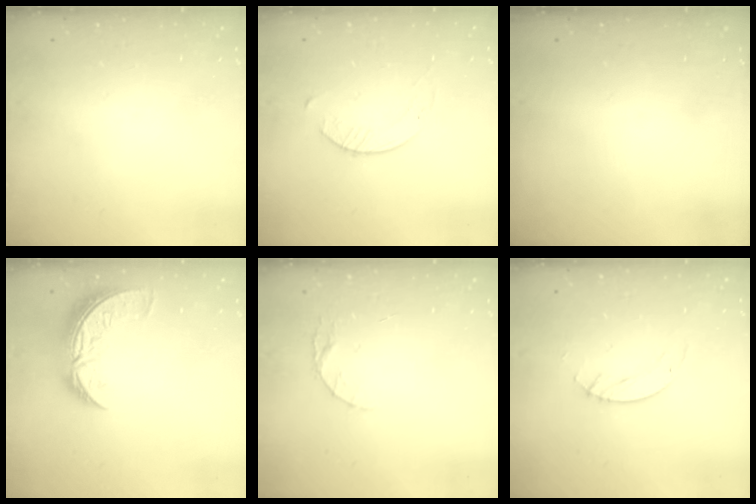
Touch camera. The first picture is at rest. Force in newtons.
{"total": 3.9, "press": 3.9, "slide": 0.4}
{"total": 0.0}
{"total": 9.7, "press": 9.7, "slide": 0.8}
{"total": 4.1, "press": 4.1, "slide": 0.5}
{"total": 4.5, "press": 4.5, "slide": 0.4}